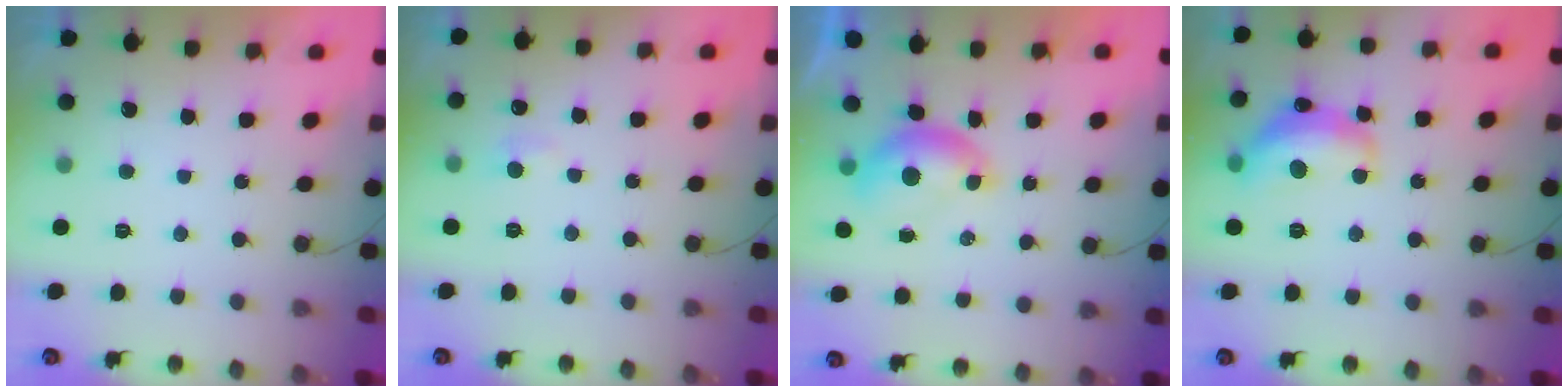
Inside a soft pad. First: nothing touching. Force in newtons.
{"total": 5.8, "press": 5.7, "slide": 0.8}
{"total": 6.0, "press": 6.0, "slide": 0.8}
{"total": 14.9, "press": 14.8, "slide": 0.9}